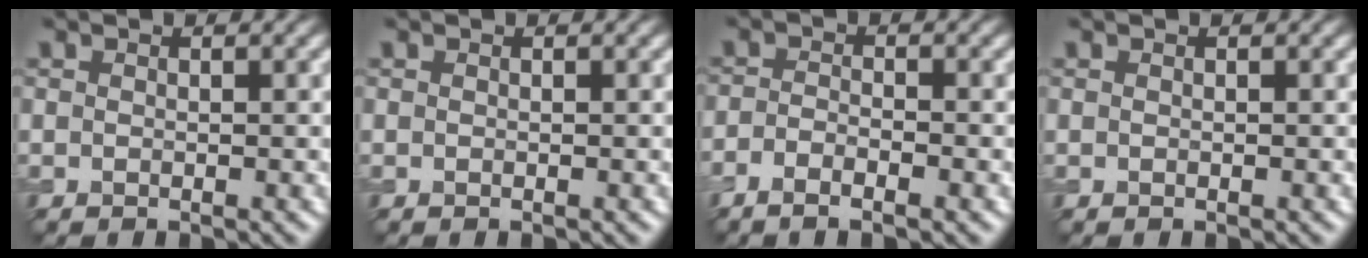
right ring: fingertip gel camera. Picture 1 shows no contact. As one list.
[{"total": 0.0}, {"total": 2.5, "force": [-1.6, 0.6, 1.8], "torque": [-0.040, -0.004, -0.033]}, {"total": 0.0}]